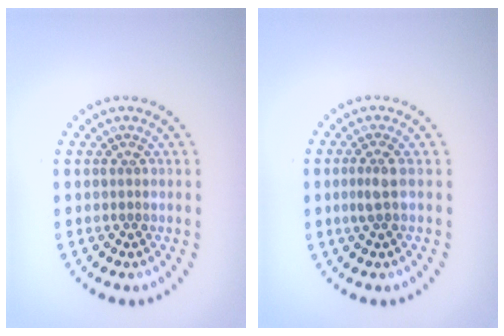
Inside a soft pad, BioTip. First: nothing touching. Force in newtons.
{"total": 1.5, "press": 1.3, "slide": 0.8}